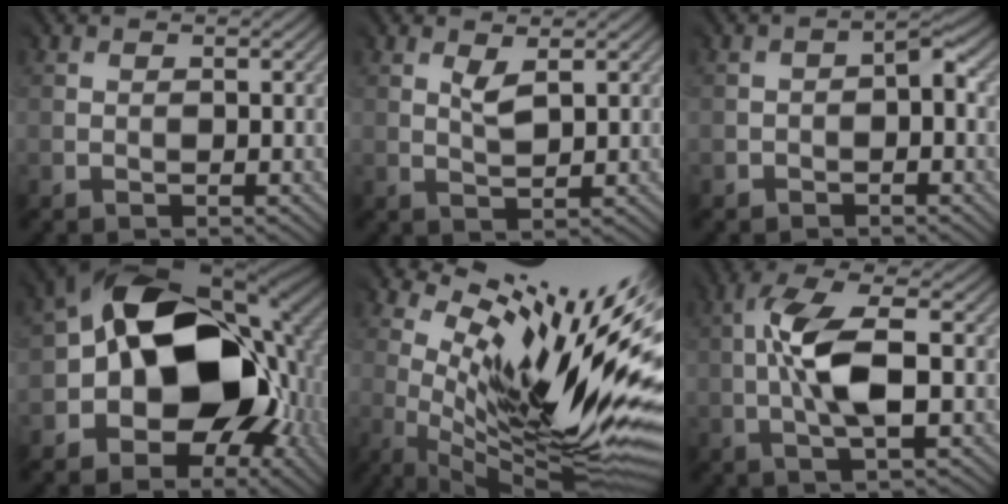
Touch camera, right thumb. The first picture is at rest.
{"total": 2.1, "force": [1.2, 0.7, 1.6], "torque": [-0.040, -0.002, 0.027]}
{"total": 1.9, "force": [-0.7, 1.0, 1.5], "torque": [-0.024, 0.002, -0.018]}
{"total": 16.7, "force": [-1.3, 11.5, 12.0], "torque": [-0.168, -0.006, -0.029]}
{"total": 19.3, "force": [5.5, 4.8, 17.9], "torque": [-0.272, 0.000, 0.103]}
{"total": 7.7, "force": [0.0, 2.5, 7.2], "torque": [-0.151, 0.014, -0.005]}